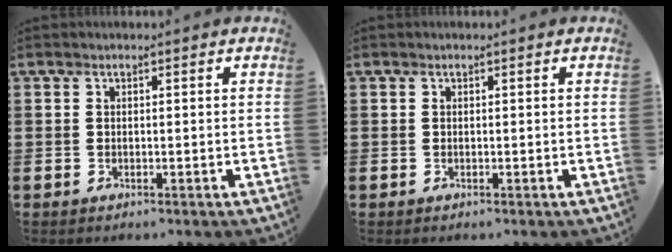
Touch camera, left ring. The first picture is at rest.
{"total": 0.0}